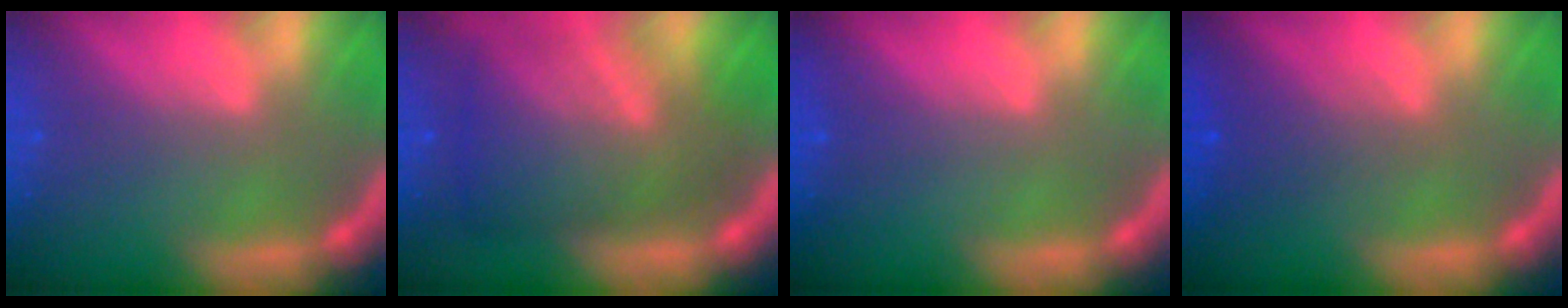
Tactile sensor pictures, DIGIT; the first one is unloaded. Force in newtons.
{"total": 8.7}
{"total": 0.0}
{"total": 2.5}